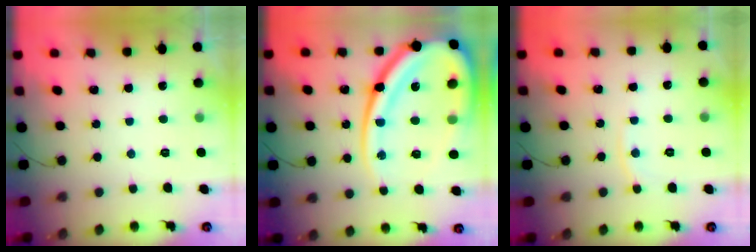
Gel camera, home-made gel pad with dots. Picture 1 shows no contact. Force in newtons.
{"total": 30.1, "press": 29.9, "slide": 3.5}
{"total": 4.9, "press": 4.8, "slide": 0.7}